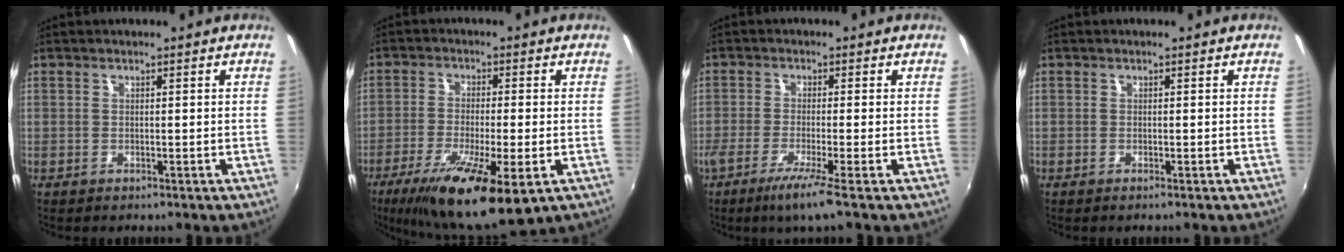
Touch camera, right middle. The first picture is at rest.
{"total": 14.5, "force": [-7.5, 2.9, 12.1], "torque": [-0.237, -0.045, -0.127]}
{"total": 5.6, "force": [-3.5, -1.0, 4.3], "torque": [-0.099, -0.020, -0.068]}
{"total": 0.0}